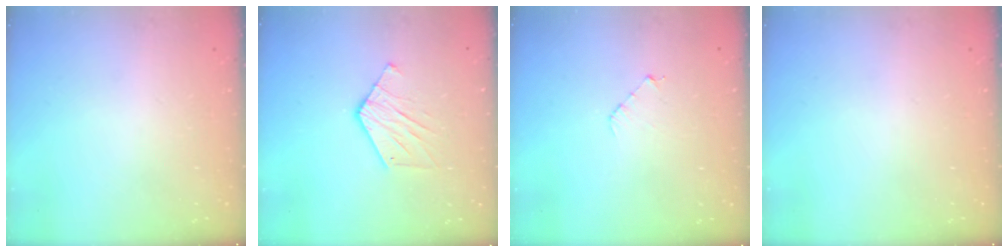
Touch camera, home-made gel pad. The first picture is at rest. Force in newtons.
{"total": 8.7, "press": 8.6, "slide": 0.6}
{"total": 3.4, "press": 3.4, "slide": 0.3}
{"total": 0.0}